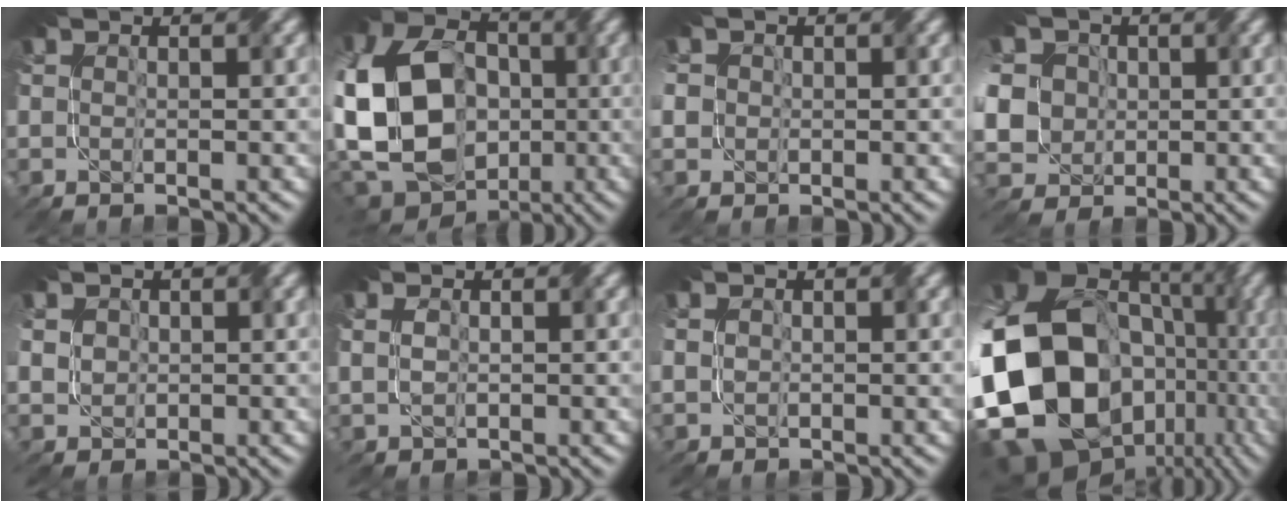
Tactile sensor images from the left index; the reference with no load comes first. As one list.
[{"total": 19.0, "force": [-2.8, 15.5, 10.7], "torque": [-0.238, 0.002, -0.079]}, {"total": 3.1, "force": [0.4, 2.7, 1.5], "torque": [-0.044, 0.015, 0.012]}, {"total": 11.4, "force": [1.7, 9.7, 5.8], "torque": [-0.138, 0.019, 0.002]}, {"total": 3.1, "force": [1.2, 2.6, 1.2], "torque": [-0.036, 0.012, 0.034]}, {"total": 1.6, "force": [0.4, 1.2, 1.0], "torque": [-0.026, -0.001, 0.016]}, {"total": 1.3, "force": [0.4, 1.2, 0.4], "torque": [-0.008, -0.002, 0.012]}, {"total": 21.6, "force": [-2.7, 16.8, 13.4], "torque": [-0.318, -0.021, -0.030]}]